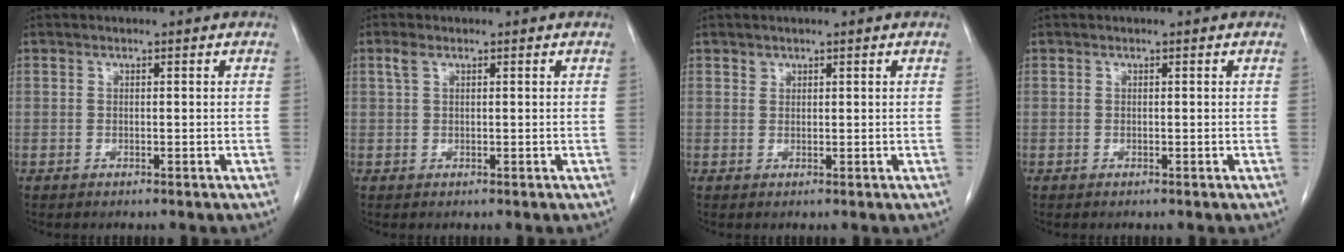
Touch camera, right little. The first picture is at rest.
{"total": 1.3, "force": [0.7, 0.6, 1.0], "torque": [-0.028, 0.013, 0.016]}
{"total": 0.6, "force": [0.5, 0.3, 0.0], "torque": [0.004, -0.004, 0.006]}
{"total": 0.0}